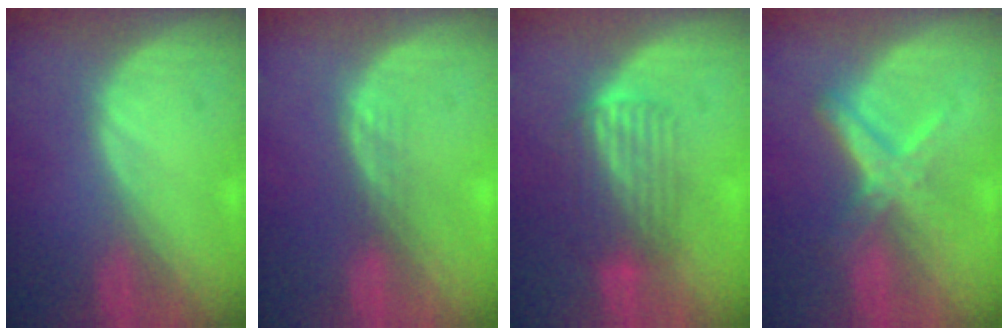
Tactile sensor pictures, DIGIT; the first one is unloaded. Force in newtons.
{"total": 1.5, "press": 1.5, "slide": 0.3}
{"total": 6.8, "press": 6.1, "slide": 3.2}
{"total": 6.0, "press": 5.4, "slide": 2.5}